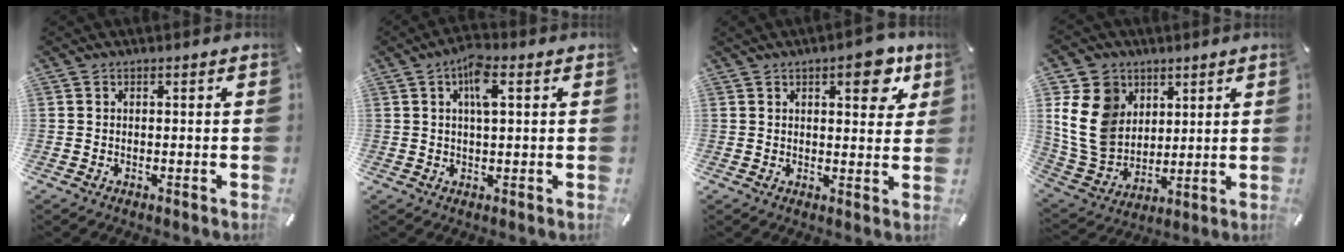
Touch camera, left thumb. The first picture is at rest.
{"total": 6.3, "force": [2.2, 2.2, 5.4], "torque": [-0.105, 0.007, 0.035]}
{"total": 9.4, "force": [5.0, 4.0, 6.9], "torque": [-0.077, -0.020, 0.076]}
{"total": 15.1, "force": [4.7, 12.5, 7.1], "torque": [-0.174, -0.016, 0.092]}